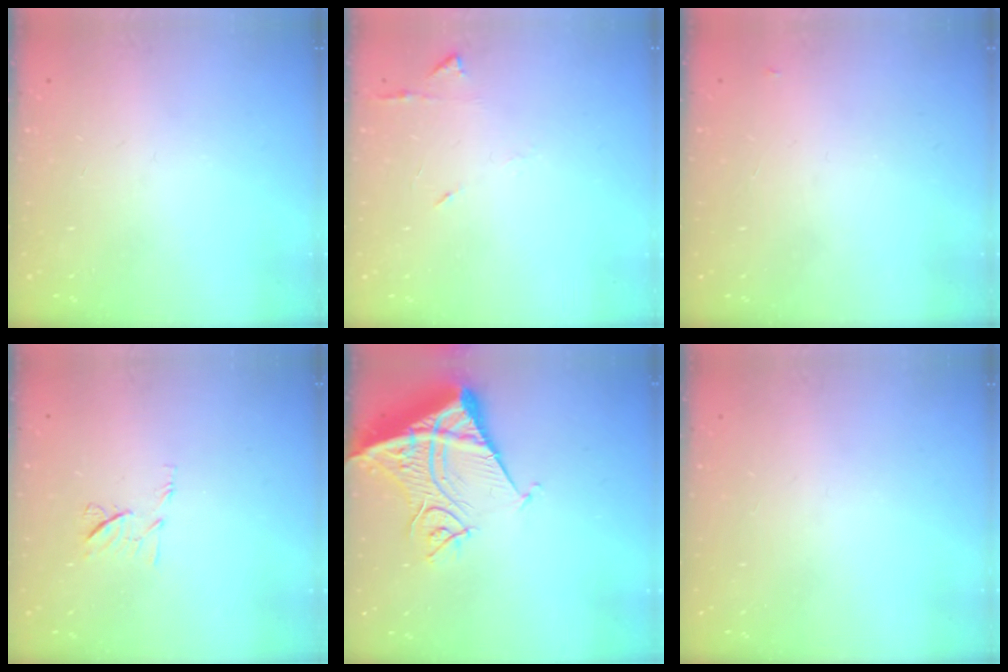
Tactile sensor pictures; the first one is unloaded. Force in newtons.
{"total": 5.8, "press": 5.8, "slide": 0.7}
{"total": 2.8, "press": 2.8, "slide": 0.4}
{"total": 7.2, "press": 7.0, "slide": 1.4}
{"total": 16.9, "press": 16.7, "slide": 2.3}
{"total": 0.0}